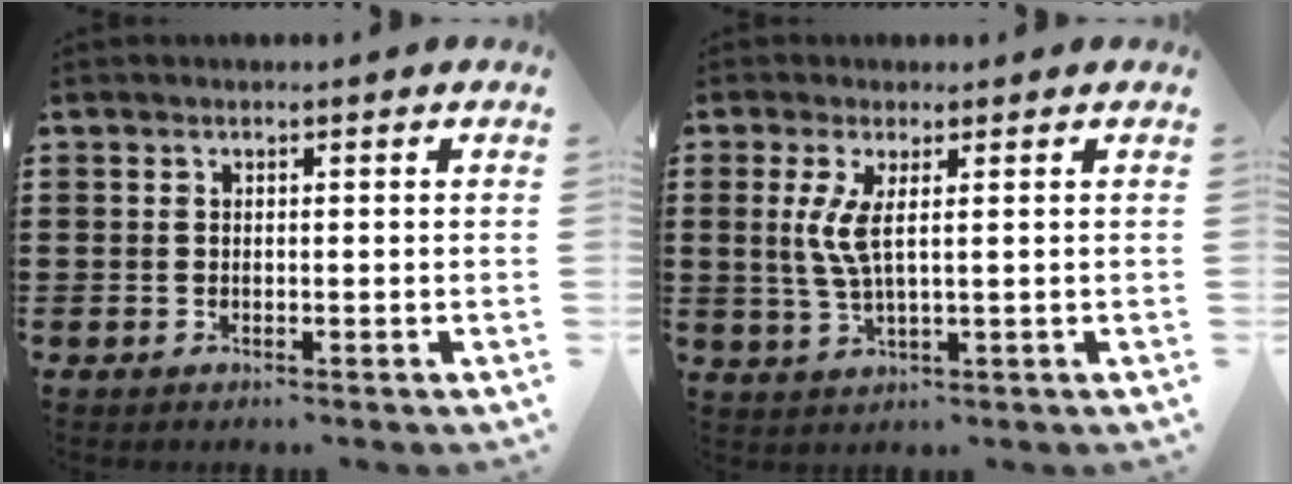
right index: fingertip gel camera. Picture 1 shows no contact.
{"total": 4.5, "force": [0.9, 0.7, 4.4], "torque": [-0.108, -0.013, 0.008]}